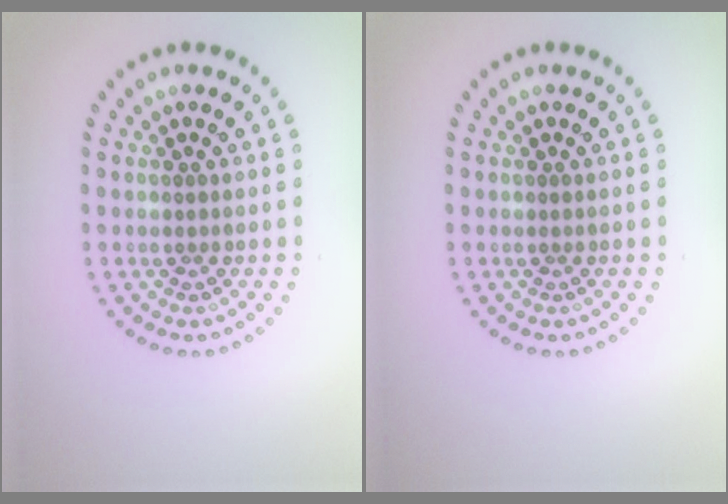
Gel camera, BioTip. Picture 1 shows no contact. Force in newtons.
{"total": 0.0}